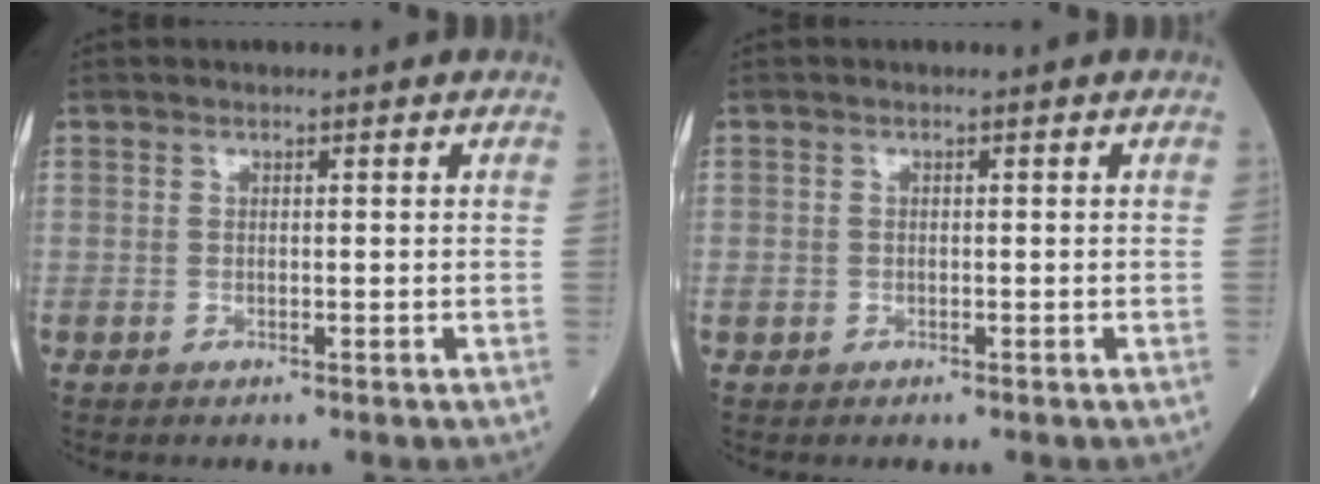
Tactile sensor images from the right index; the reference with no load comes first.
{"total": 0.7, "force": [-0.2, 0.6, 0.1], "torque": [-0.001, 0.003, -0.002]}